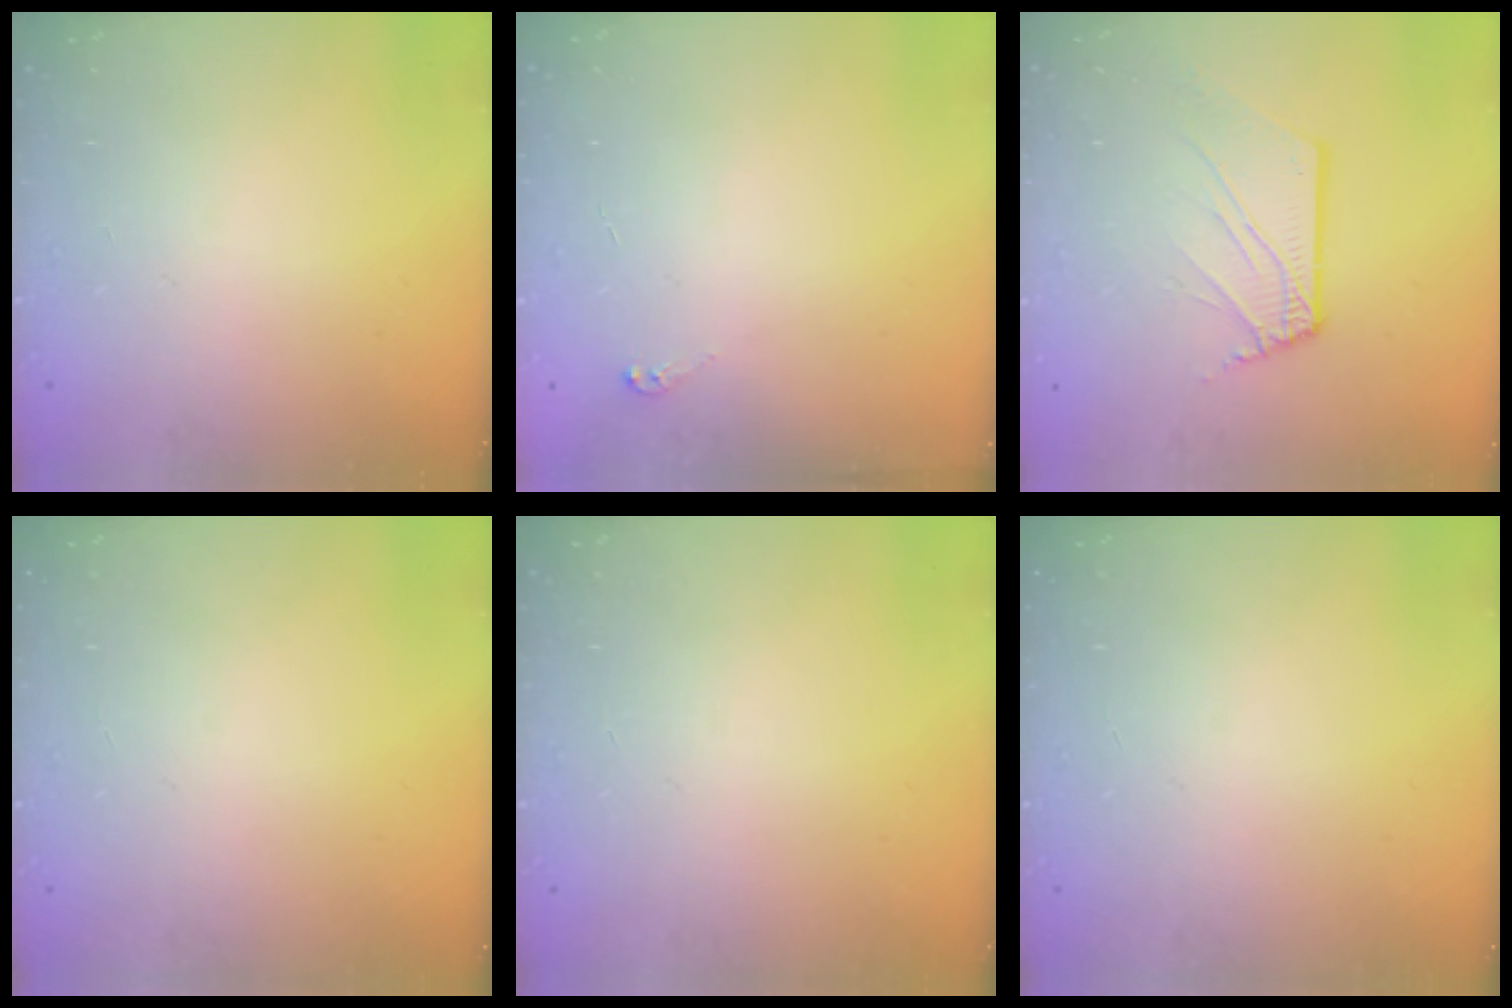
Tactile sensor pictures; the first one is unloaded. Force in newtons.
{"total": 3.7, "press": 3.7, "slide": 0.4}
{"total": 5.0, "press": 4.9, "slide": 0.4}
{"total": 0.0}
{"total": 0.0}
{"total": 0.0}